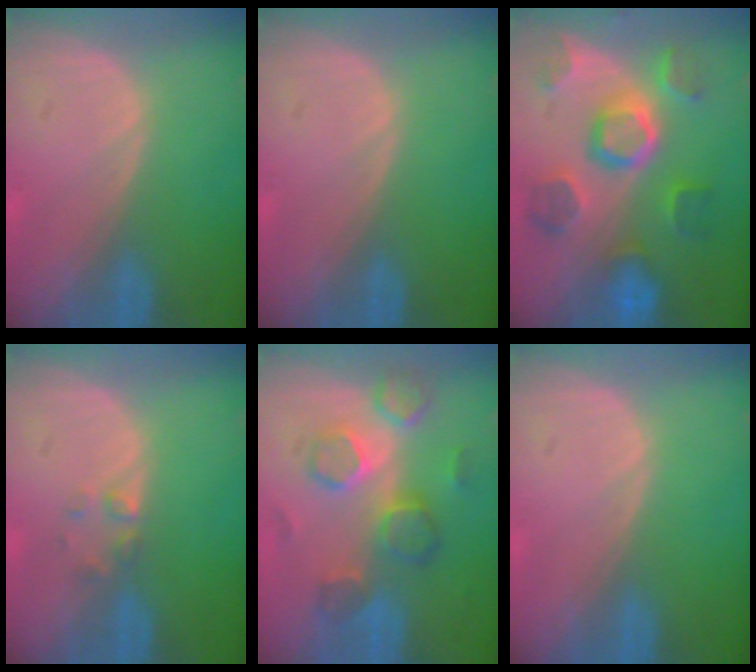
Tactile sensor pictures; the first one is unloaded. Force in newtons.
{"total": 0.0}
{"total": 10.1, "press": 9.4, "slide": 3.8}
{"total": 1.7, "press": 1.7, "slide": 0.2}
{"total": 8.0, "press": 7.8, "slide": 1.8}
{"total": 0.0}